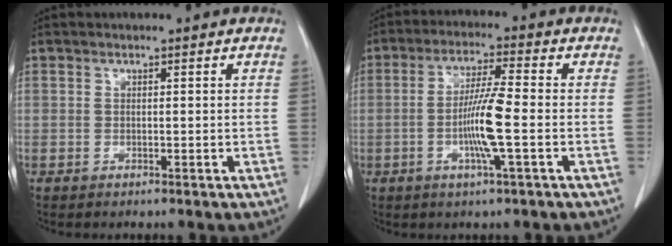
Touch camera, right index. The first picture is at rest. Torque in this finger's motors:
{"motor_torque": [0.08, 0.25, 0.17, 0.12]}